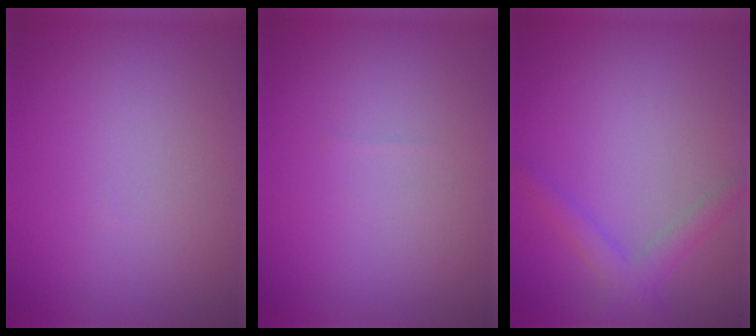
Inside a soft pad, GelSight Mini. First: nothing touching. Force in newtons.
{"total": 0.0}
{"total": 2.2, "press": 2.2, "slide": 0.1}